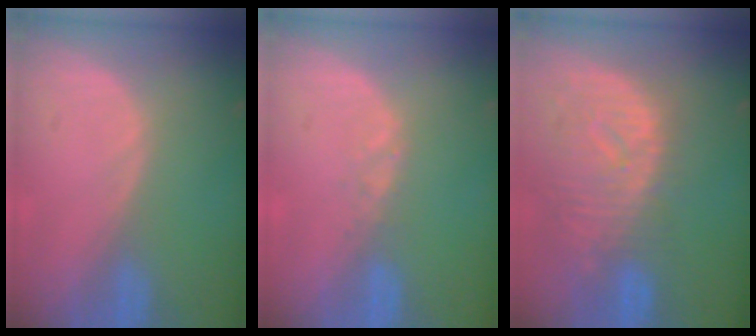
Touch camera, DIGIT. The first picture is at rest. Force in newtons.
{"total": 1.0, "press": 1.0, "slide": 0.2}
{"total": 10.9, "press": 9.7, "slide": 5.0}